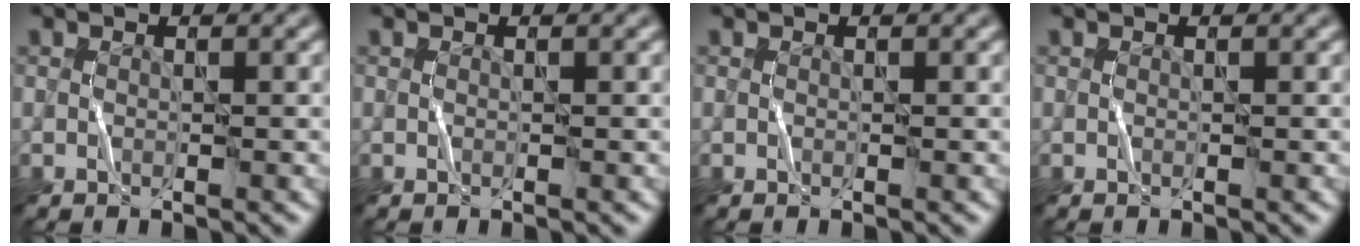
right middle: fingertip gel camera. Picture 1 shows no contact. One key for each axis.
{"total": 0.0}
{"total": 0.0}
{"total": 0.0}